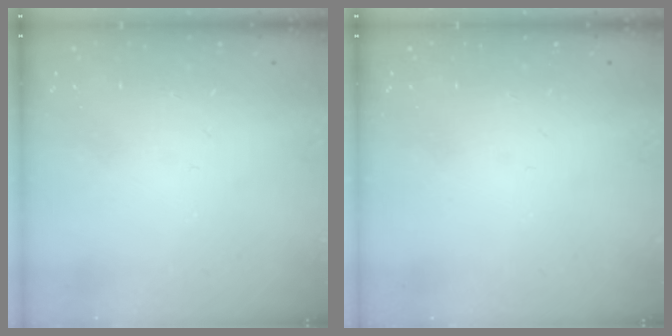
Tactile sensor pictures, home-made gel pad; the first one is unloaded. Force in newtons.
{"total": 0.0}